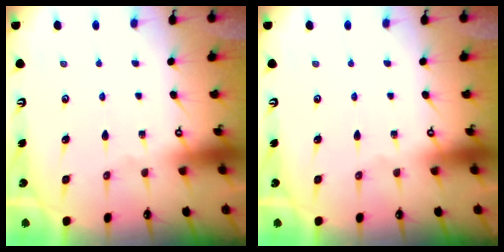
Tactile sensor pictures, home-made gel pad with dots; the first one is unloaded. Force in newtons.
{"total": 0.0}